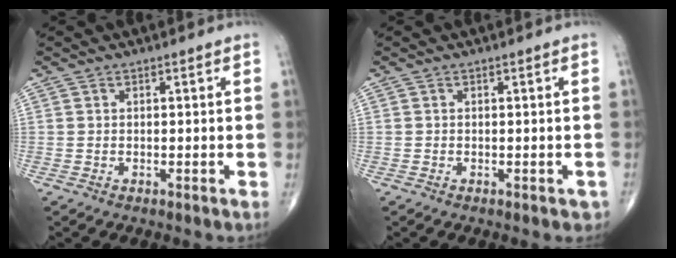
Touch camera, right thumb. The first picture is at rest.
{"total": 1.2, "force": [-0.7, 0.7, 0.7], "torque": [0.002, 0.006, -0.008]}